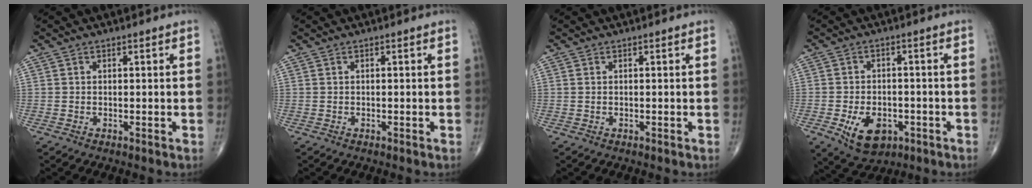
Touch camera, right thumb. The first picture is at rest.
{"total": 0.0}
{"total": 0.0}
{"total": 8.6, "force": [-3.2, 5.5, 5.8], "torque": [-0.079, 0.007, -0.042]}